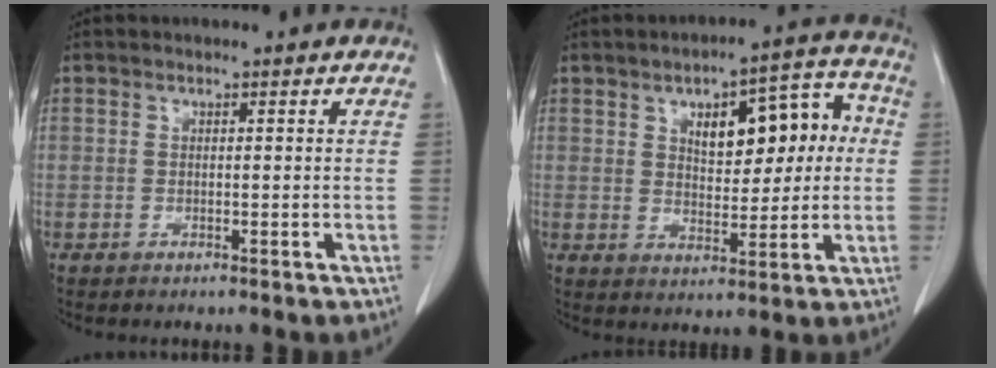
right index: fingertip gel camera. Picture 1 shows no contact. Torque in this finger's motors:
{"motor_torque": [0.31, 0.11, 0.20, 0.06]}